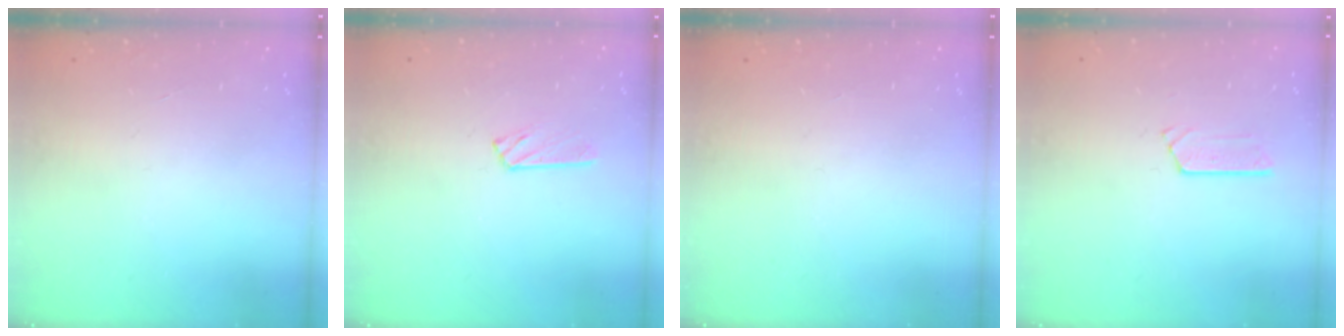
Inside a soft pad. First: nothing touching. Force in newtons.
{"total": 2.9, "press": 2.9, "slide": 0.3}
{"total": 0.0}
{"total": 2.5, "press": 2.5, "slide": 0.2}